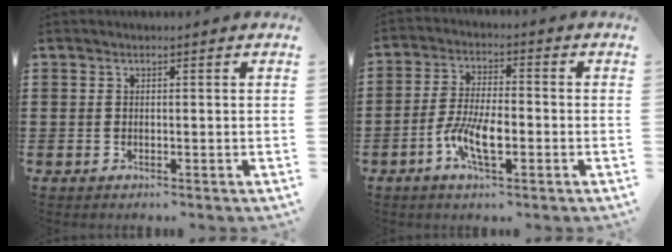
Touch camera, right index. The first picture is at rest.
{"total": 7.5, "force": [-2.8, 2.5, 6.5], "torque": [-0.146, -0.010, -0.058]}